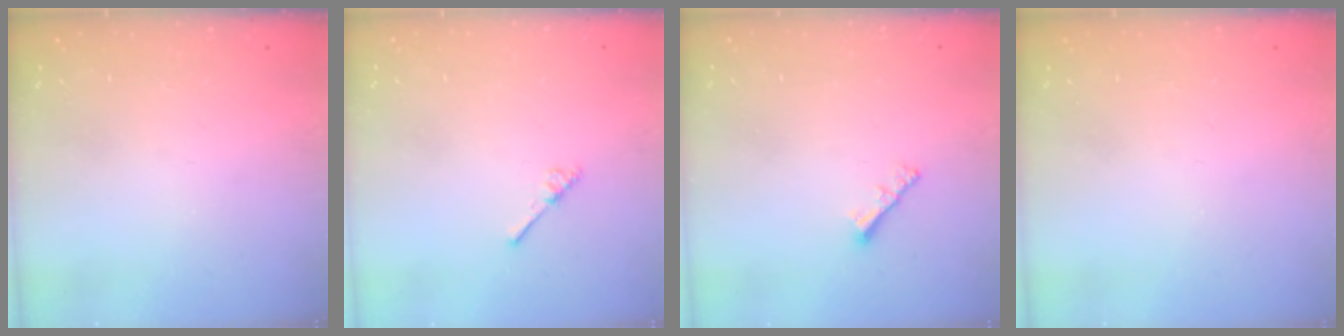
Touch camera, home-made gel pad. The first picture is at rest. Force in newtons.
{"total": 3.0, "press": 3.0, "slide": 0.3}
{"total": 2.0, "press": 2.0, "slide": 0.5}
{"total": 0.0}